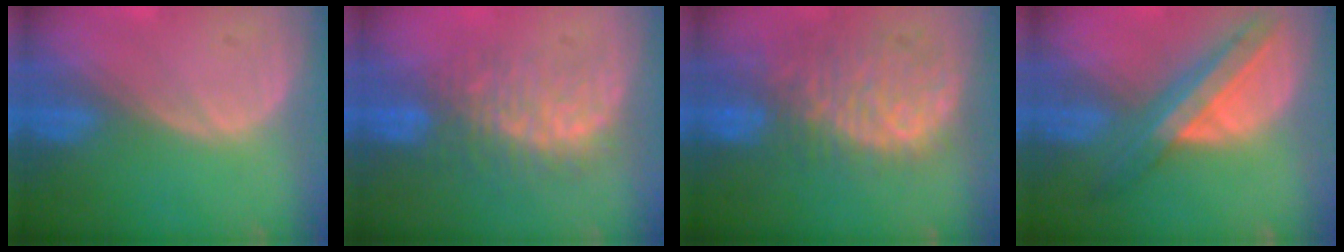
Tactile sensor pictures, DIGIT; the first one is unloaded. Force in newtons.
{"total": 7.8, "press": 7.7, "slide": 1.3}
{"total": 10.8, "press": 9.4, "slide": 5.3}
{"total": 8.5, "press": 7.2, "slide": 4.4}